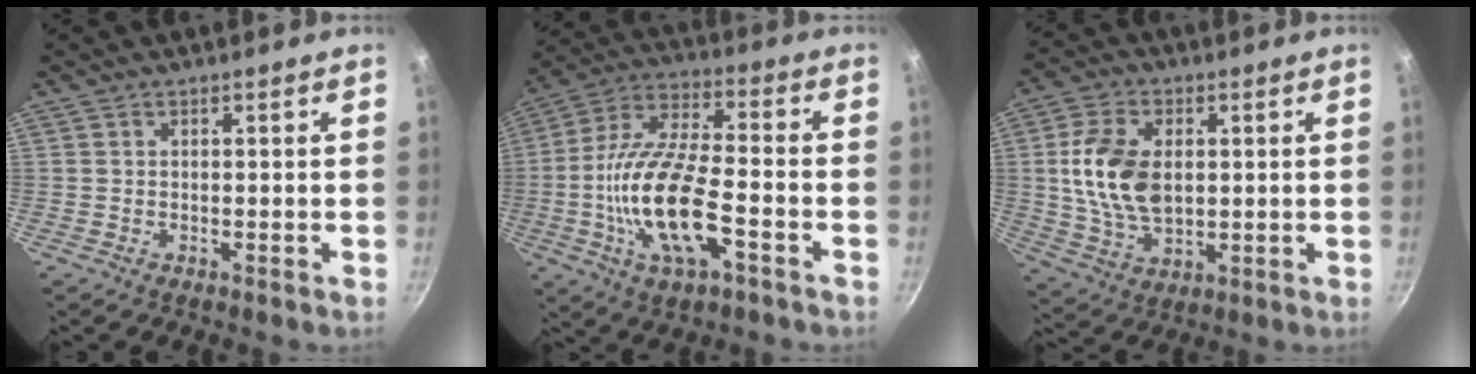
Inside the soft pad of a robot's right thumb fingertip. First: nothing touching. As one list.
[{"total": 18.3, "force": [-5.2, 7.0, 16.1], "torque": [-0.311, 0.027, -0.109]}, {"total": 13.2, "force": [1.4, 8.3, 10.1], "torque": [-0.180, -0.007, 0.030]}]